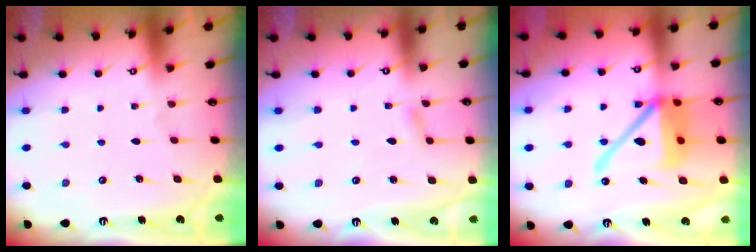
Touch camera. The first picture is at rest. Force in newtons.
{"total": 3.1, "press": 3.1, "slide": 0.4}
{"total": 16.1, "press": 15.9, "slide": 2.3}